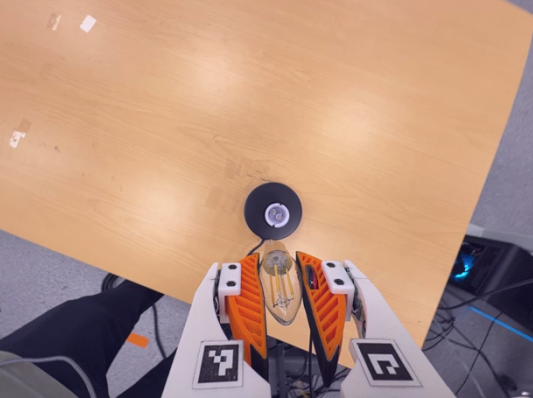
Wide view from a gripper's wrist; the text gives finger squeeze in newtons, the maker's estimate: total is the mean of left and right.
{"total": 19.5, "left": 21.1, "right": 17.8}